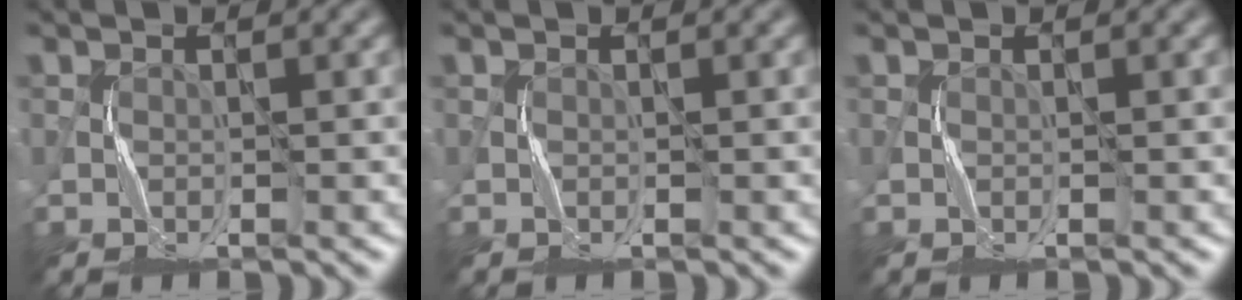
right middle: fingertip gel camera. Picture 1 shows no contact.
{"total": 0.0}
{"total": 0.0}